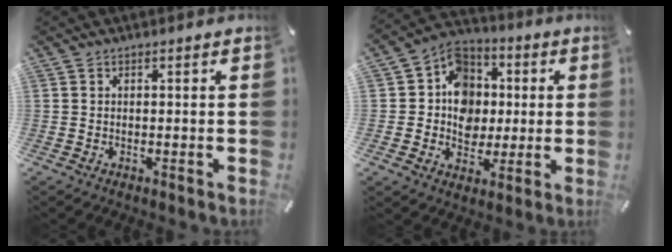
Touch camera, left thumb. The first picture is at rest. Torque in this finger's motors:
{"motor_torque": [0.19, 0.21, 0.07, -0.09, 0.01]}